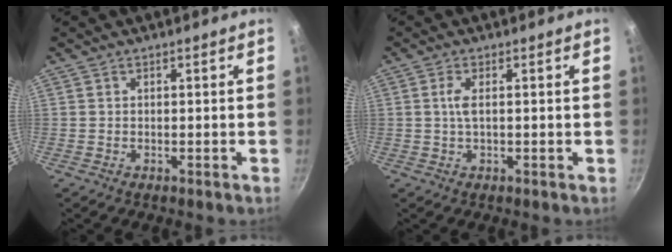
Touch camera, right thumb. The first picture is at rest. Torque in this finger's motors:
{"motor_torque": [0.83, 0.57, -0.28, 0.15, 0.01]}